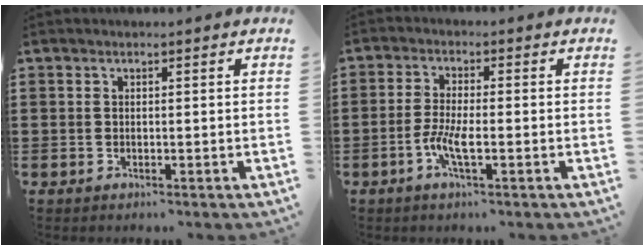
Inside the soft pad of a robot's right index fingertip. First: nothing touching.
{"total": 4.7, "force": [-1.8, 0.9, 4.3], "torque": [-0.091, -0.007, -0.038]}